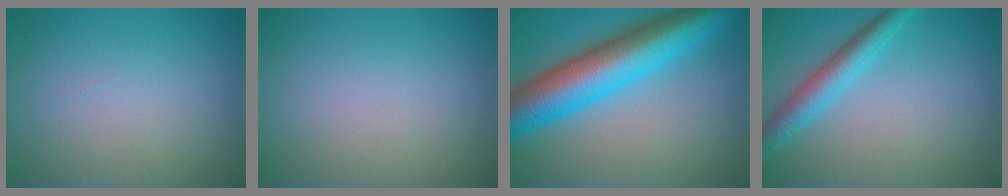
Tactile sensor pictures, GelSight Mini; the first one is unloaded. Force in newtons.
{"total": 0.0}
{"total": 11.5, "press": 11.5, "slide": 0.3}
{"total": 3.8, "press": 3.8, "slide": 0.1}